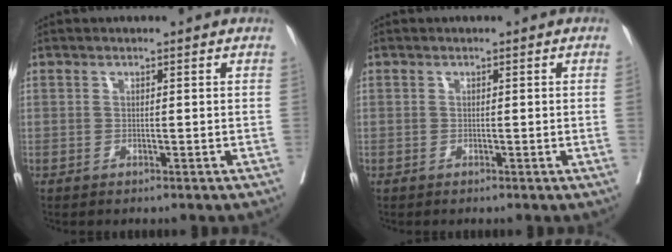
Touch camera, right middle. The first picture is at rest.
{"total": 1.3, "force": [-0.2, -0.4, 1.2], "torque": [-0.016, 0.003, -0.002]}